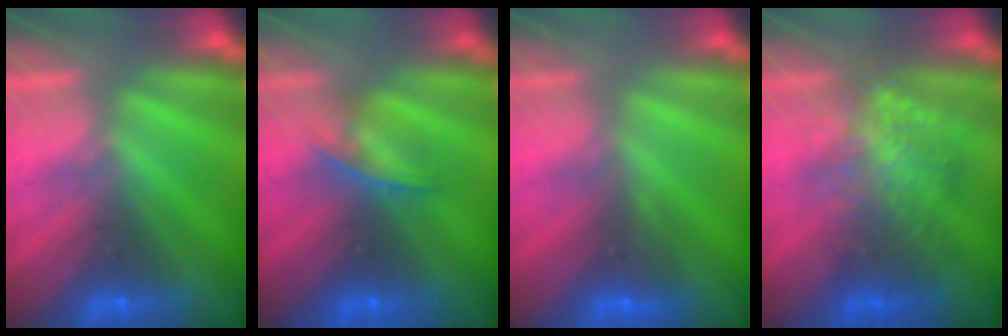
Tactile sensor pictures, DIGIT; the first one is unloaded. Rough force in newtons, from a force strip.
{"total": 6.4}
{"total": 2.9}
{"total": 2.3}